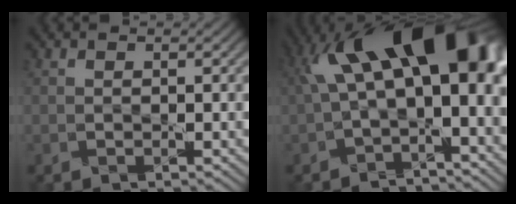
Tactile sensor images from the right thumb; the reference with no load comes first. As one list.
[{"total": 15.0, "force": [3.1, 7.2, 12.8], "torque": [-0.197, 0.004, 0.056]}]